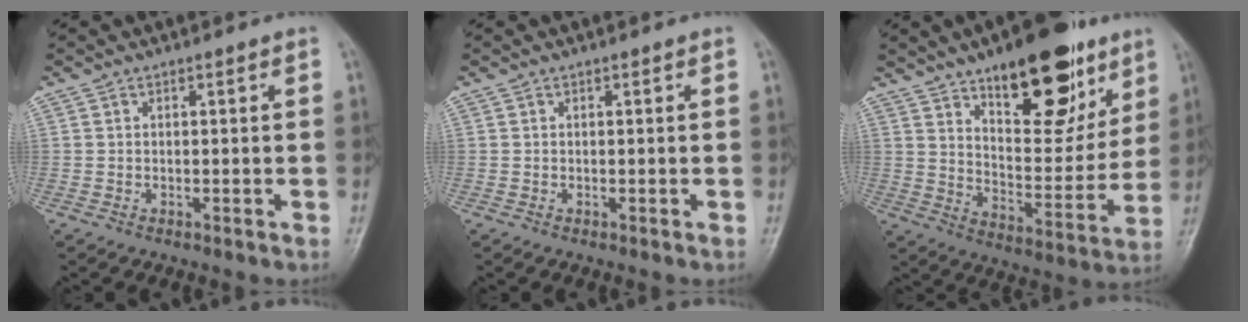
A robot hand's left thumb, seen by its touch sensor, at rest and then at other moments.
{"total": 0.0}
{"total": 21.9, "force": [12.9, 9.5, 14.9], "torque": [-0.164, -0.066, 0.205]}